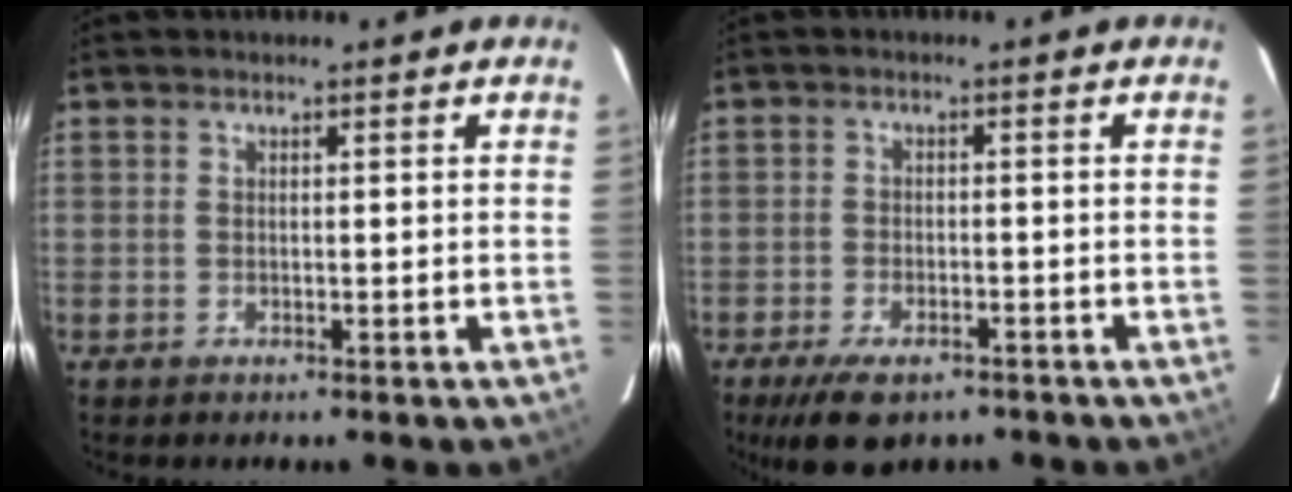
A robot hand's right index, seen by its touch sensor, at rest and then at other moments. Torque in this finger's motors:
{"motor_torque": [0.78, -0.61, 0.09, 0.04]}